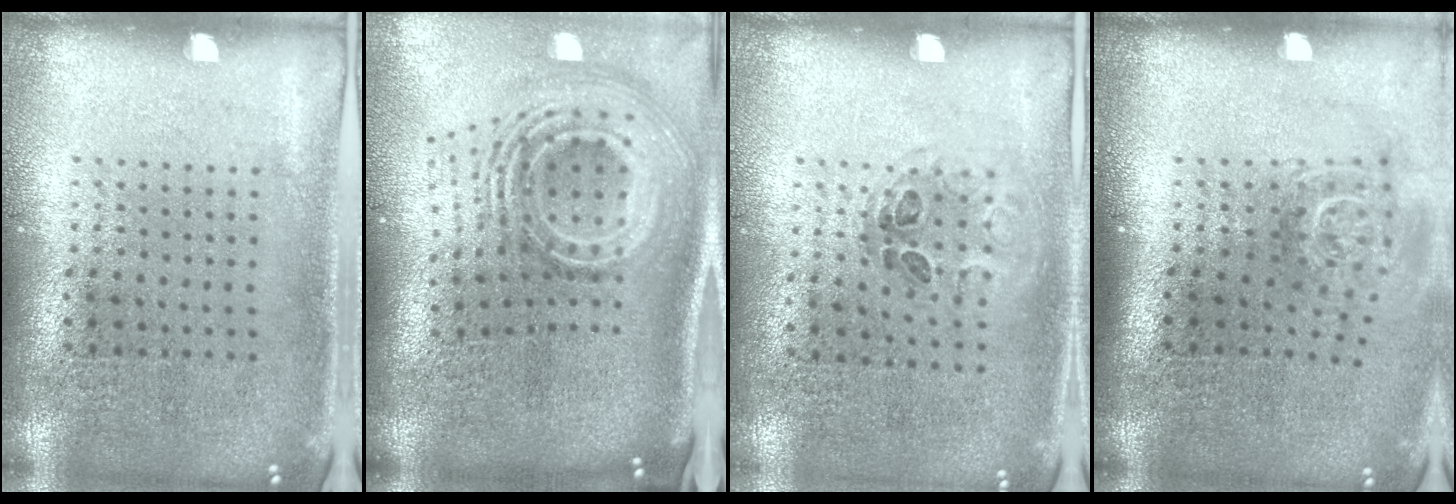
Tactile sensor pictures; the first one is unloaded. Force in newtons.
{"total": 3.2, "press": 2.0, "slide": 2.4}
{"total": 0.9, "press": 0.6, "slide": 0.7}
{"total": 1.9, "press": 1.3, "slide": 1.3}